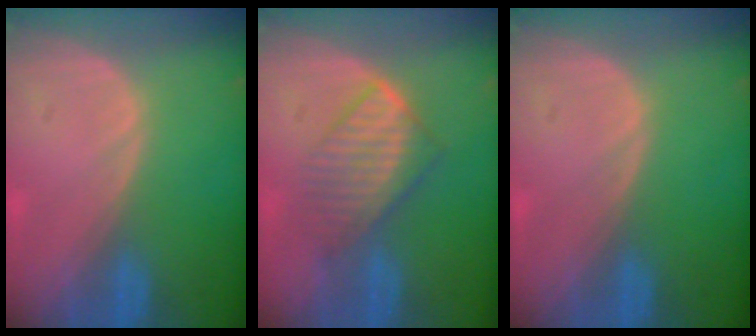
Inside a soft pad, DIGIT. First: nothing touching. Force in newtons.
{"total": 6.3, "press": 6.1, "slide": 1.2}
{"total": 0.0}